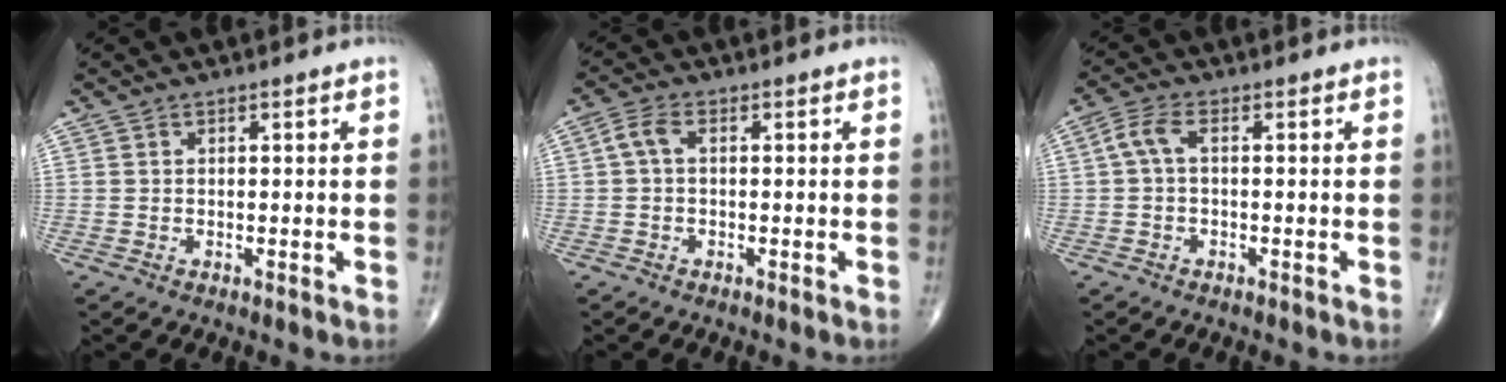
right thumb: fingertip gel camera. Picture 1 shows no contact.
{"total": 2.9, "force": [0.2, 1.4, 2.5], "torque": [-0.055, 0.010, -0.003]}
{"total": 3.5, "force": [0.0, 1.4, 3.2], "torque": [-0.077, 0.011, -0.005]}